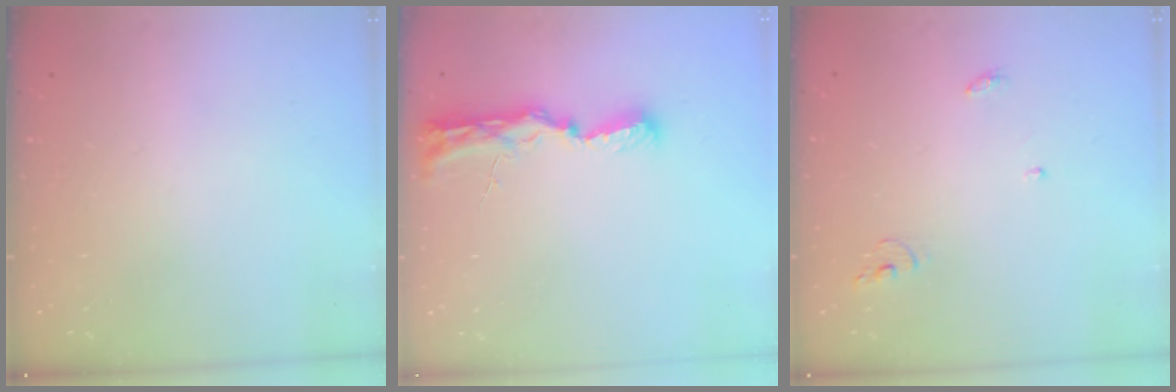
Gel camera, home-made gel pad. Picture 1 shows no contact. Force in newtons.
{"total": 11.1, "press": 9.8, "slide": 5.2}
{"total": 3.9, "press": 3.9, "slide": 0.2}